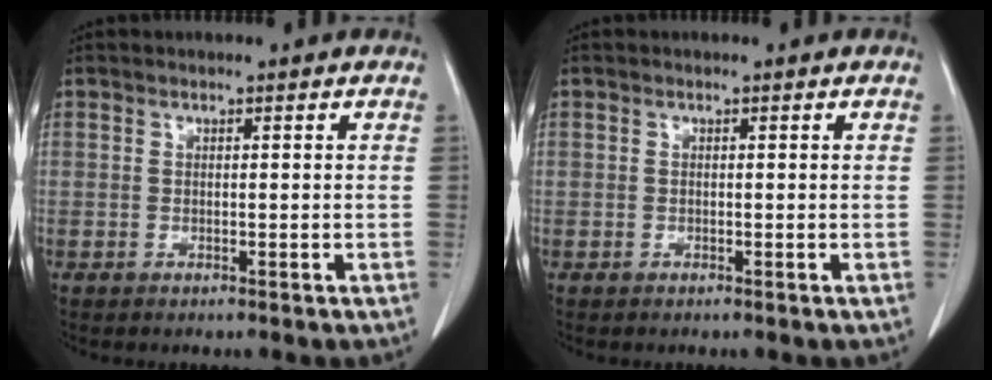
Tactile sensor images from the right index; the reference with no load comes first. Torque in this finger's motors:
{"motor_torque": [0.14, 0.13, 0.10, 0.03]}